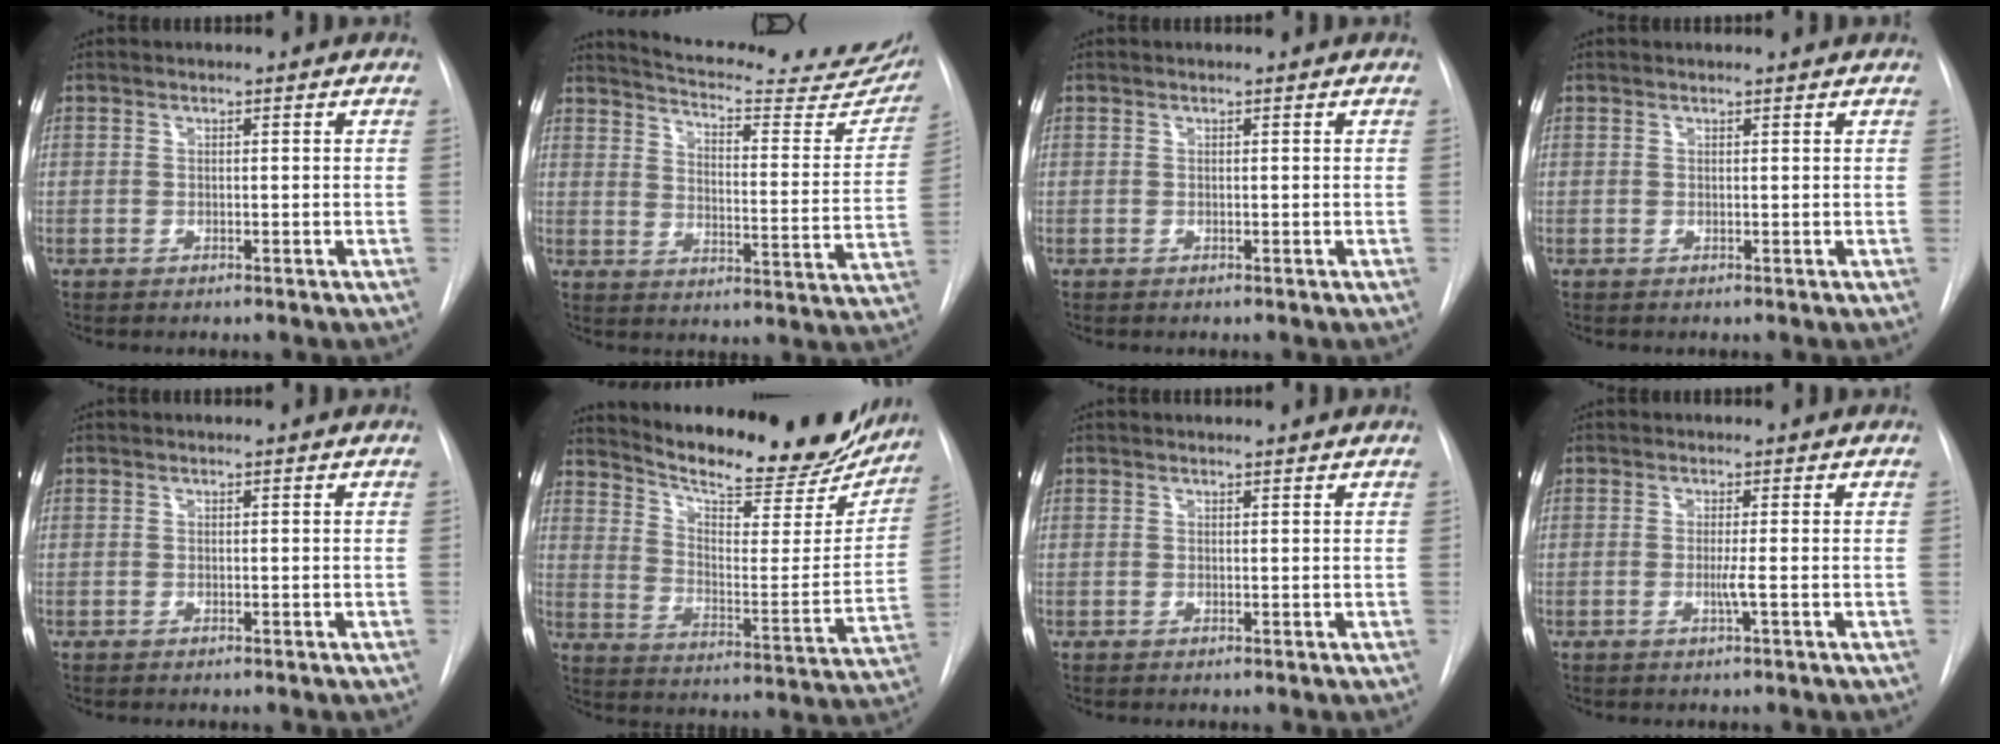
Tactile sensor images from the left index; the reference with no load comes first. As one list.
[{"total": 24.8, "force": [22.2, 5.2, 9.7], "torque": [-0.135, -0.063, 0.265]}, {"total": 0.0}, {"total": 1.5, "force": [1.5, -0.1, 0.2], "torque": [-0.007, 0.008, 0.019]}, {"total": 0.0}, {"total": 25.8, "force": [22.7, 6.2, 10.4], "torque": [-0.159, -0.049, 0.300]}, {"total": 2.2, "force": [2.2, 0.2, 0.3], "torque": [-0.007, 0.014, 0.027]}, {"total": 1.6, "force": [-0.4, -0.5, 1.4], "torque": [-0.029, -0.003, -0.009]}]